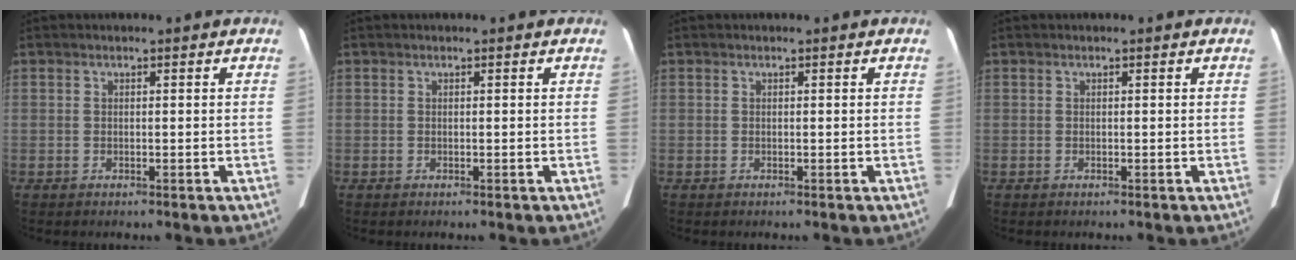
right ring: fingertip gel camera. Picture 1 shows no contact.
{"total": 0.0}
{"total": 0.0}
{"total": 0.0}